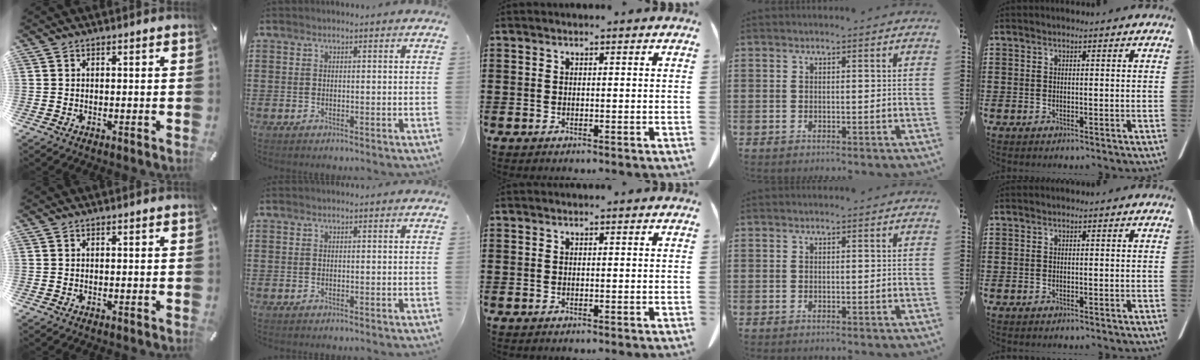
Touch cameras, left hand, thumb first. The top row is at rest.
{}